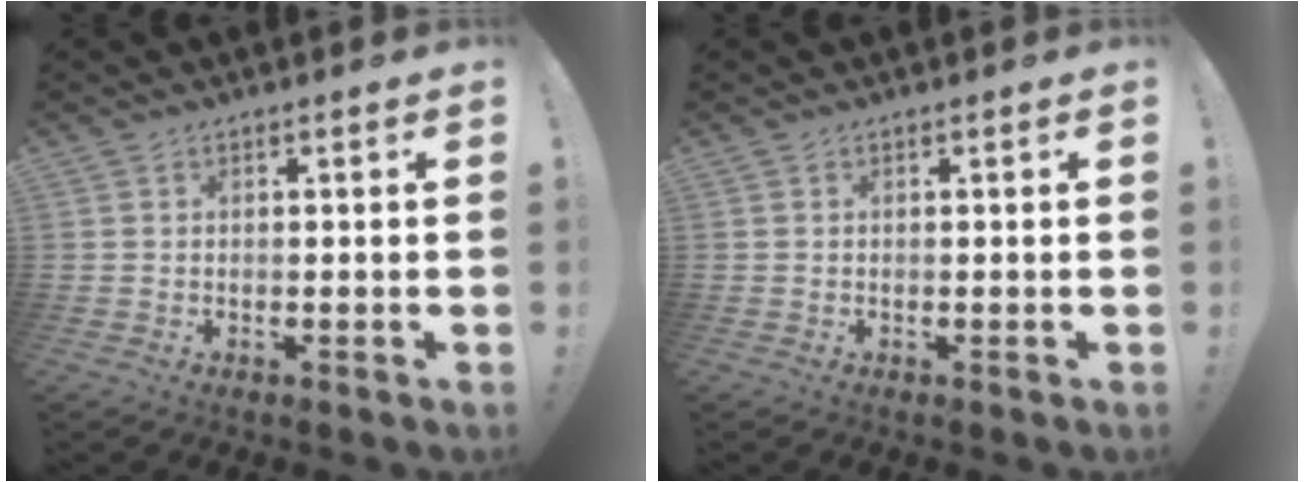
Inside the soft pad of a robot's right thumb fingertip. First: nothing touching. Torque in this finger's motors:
{"motor_torque": [-0.11, 0.11, 0.04, -0.04, 0.00]}